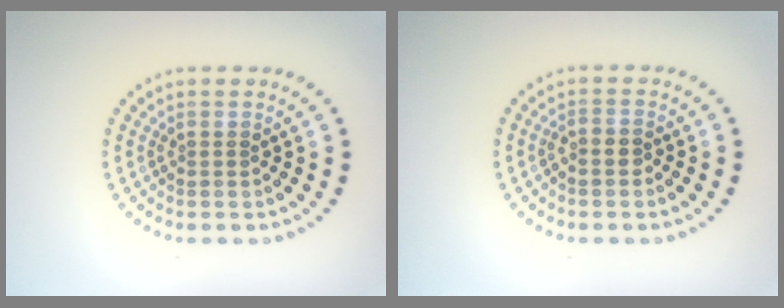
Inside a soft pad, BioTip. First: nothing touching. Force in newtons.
{"total": 1.1, "press": 0.9, "slide": 0.6}